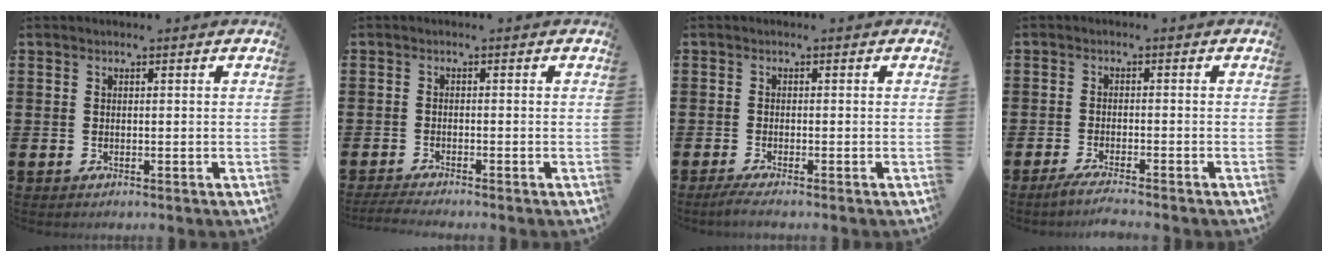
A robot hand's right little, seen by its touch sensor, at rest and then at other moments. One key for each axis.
{"total": 1.5, "fx": -1.3, "fy": -0.1, "fz": 0.8, "tx": -0.012, "ty": 0.001, "tz": -0.025}
{"total": 1.2, "fx": -0.8, "fy": 0.0, "fz": 0.9, "tx": -0.014, "ty": -0.002, "tz": -0.015}
{"total": 2.3, "fx": -1.9, "fy": -0.1, "fz": 1.4, "tx": -0.020, "ty": 0.000, "tz": -0.034}